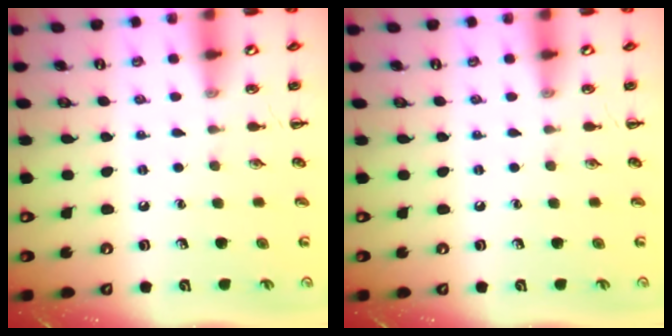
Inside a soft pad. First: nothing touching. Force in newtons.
{"total": 0.0}